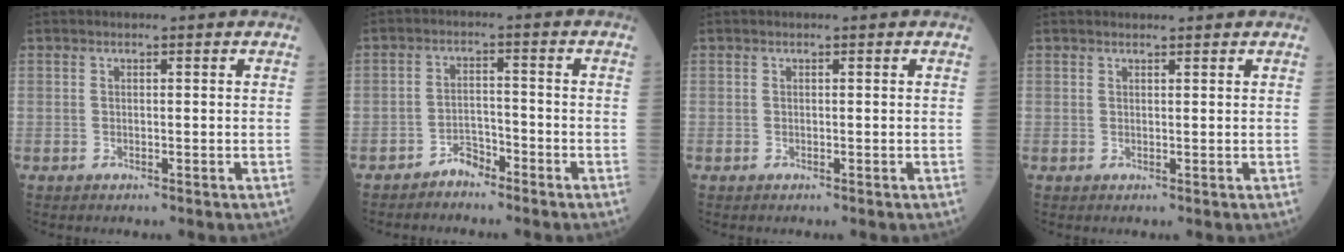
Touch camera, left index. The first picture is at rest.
{"total": 3.0, "force": [-2.6, 1.1, 0.7], "torque": [-0.010, 0.001, -0.047]}
{"total": 0.0}
{"total": 2.1, "force": [2.0, 0.2, 0.5], "torque": [-0.009, 0.015, 0.028]}